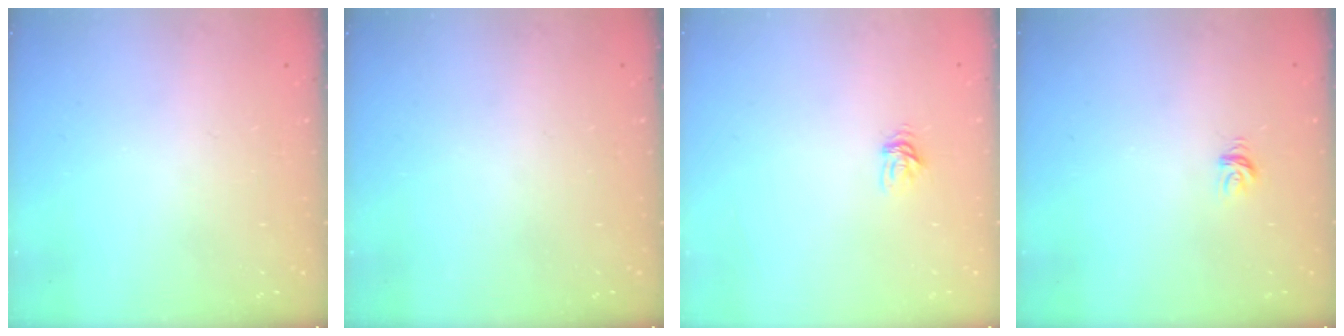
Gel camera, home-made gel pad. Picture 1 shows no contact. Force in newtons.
{"total": 0.0}
{"total": 3.8, "press": 3.8, "slide": 0.5}
{"total": 3.2, "press": 3.2, "slide": 0.2}